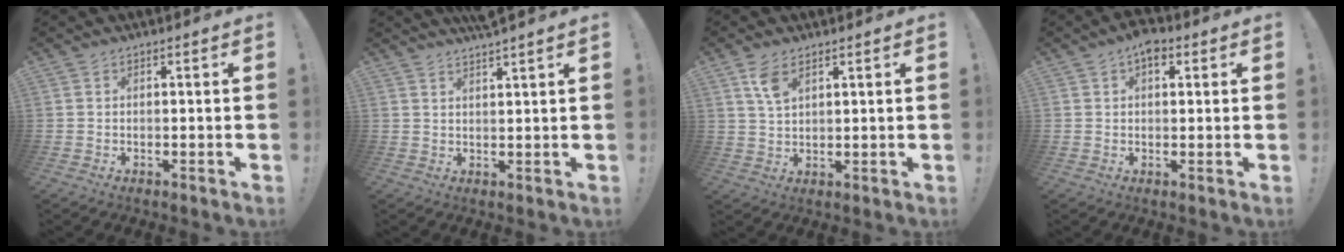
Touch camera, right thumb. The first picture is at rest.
{"total": 3.8, "force": [3.3, -0.8, 1.6], "torque": [-0.024, -0.021, 0.055]}
{"total": 5.6, "force": [3.2, 2.6, 3.7], "torque": [-0.071, -0.010, 0.059]}
{"total": 4.6, "force": [2.3, 2.6, 2.9], "torque": [-0.038, -0.007, 0.038]}